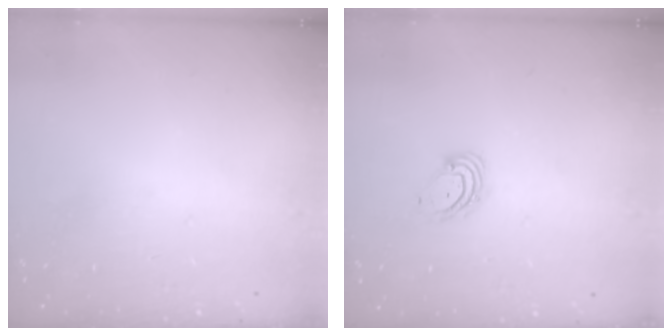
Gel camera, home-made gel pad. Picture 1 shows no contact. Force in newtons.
{"total": 4.7, "press": 4.7, "slide": 0.6}